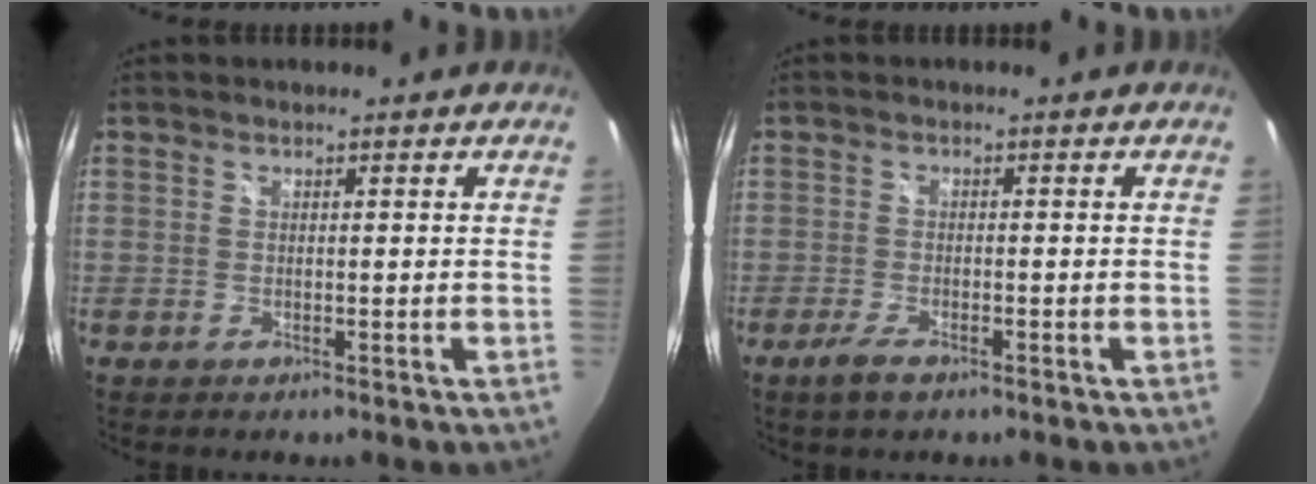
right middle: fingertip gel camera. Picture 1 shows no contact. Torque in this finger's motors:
{"motor_torque": [0.60, -0.58, 0.07, 0.05]}